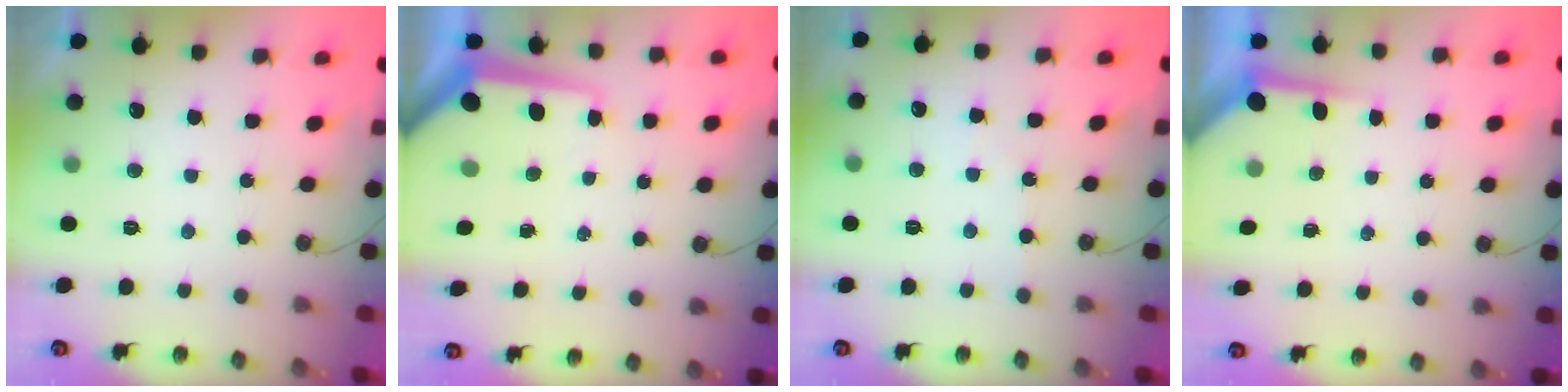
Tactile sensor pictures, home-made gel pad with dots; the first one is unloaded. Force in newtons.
{"total": 8.2, "press": 8.1, "slide": 0.9}
{"total": 2.7, "press": 2.7, "slide": 0.4}
{"total": 4.0, "press": 4.0, "slide": 0.4}